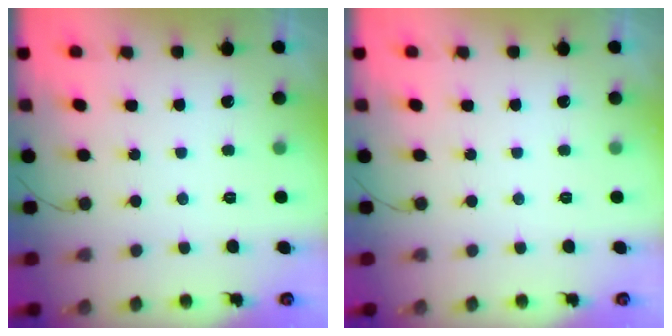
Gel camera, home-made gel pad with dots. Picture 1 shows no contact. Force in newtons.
{"total": 0.0}